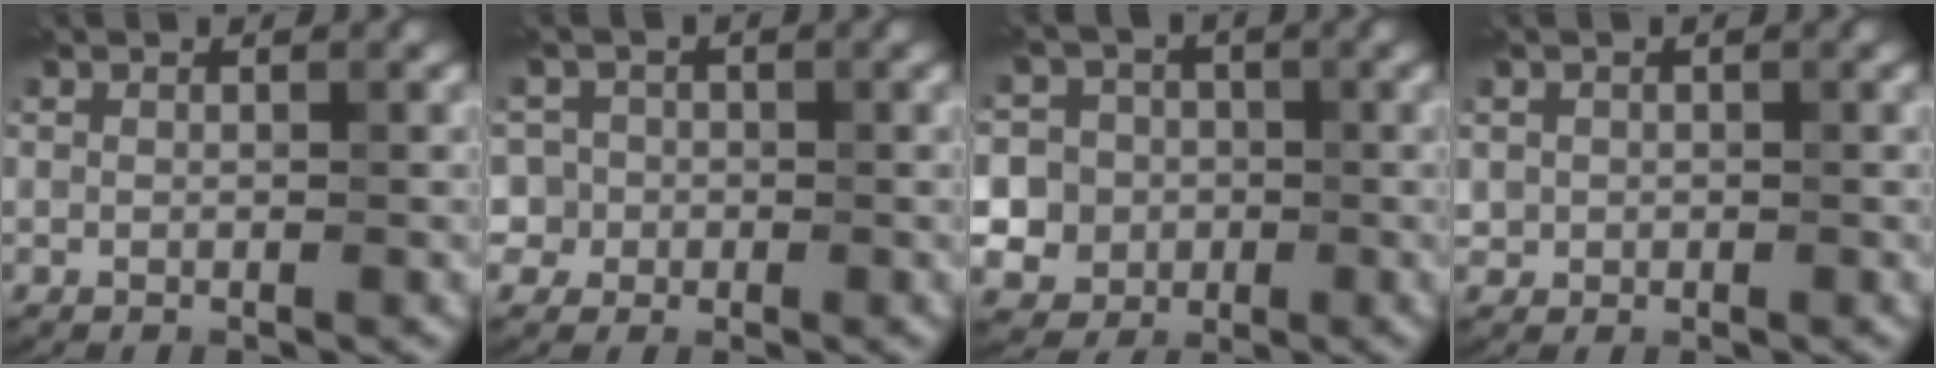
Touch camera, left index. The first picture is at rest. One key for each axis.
{"total": 4.1, "fx": 0.0, "fy": 4.1, "fz": 0.9, "tx": 0.000, "ty": 0.021, "tz": -0.018}
{"total": 8.6, "fx": 0.6, "fy": 8.1, "fz": 2.6, "tx": -0.066, "ty": 0.030, "tz": -0.016}
{"total": 1.0, "fx": 0.0, "fy": 1.0, "fz": 0.0, "tx": 0.004, "ty": -0.007, "tz": 0.001}